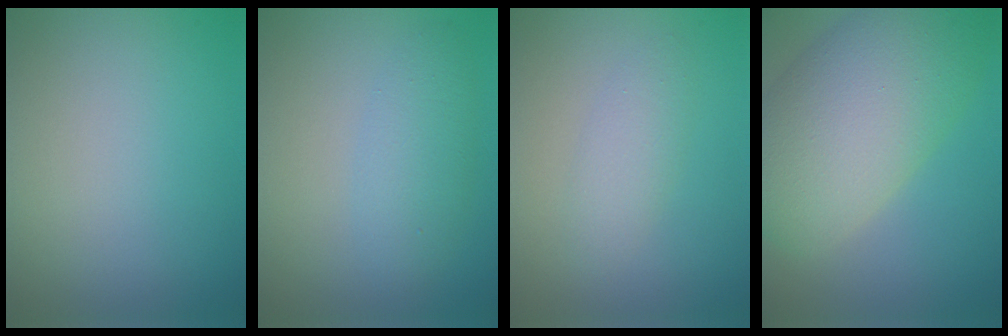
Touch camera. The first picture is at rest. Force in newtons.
{"total": 2.6, "press": 2.6, "slide": 0.1}
{"total": 2.1, "press": 2.1, "slide": 0.1}
{"total": 10.8, "press": 10.8, "slide": 0.7}